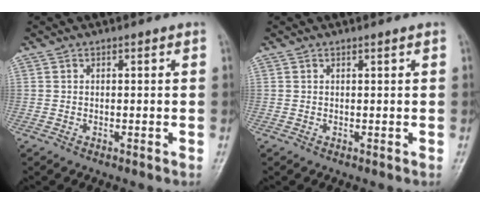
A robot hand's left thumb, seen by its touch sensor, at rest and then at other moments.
{"total": 0.0}